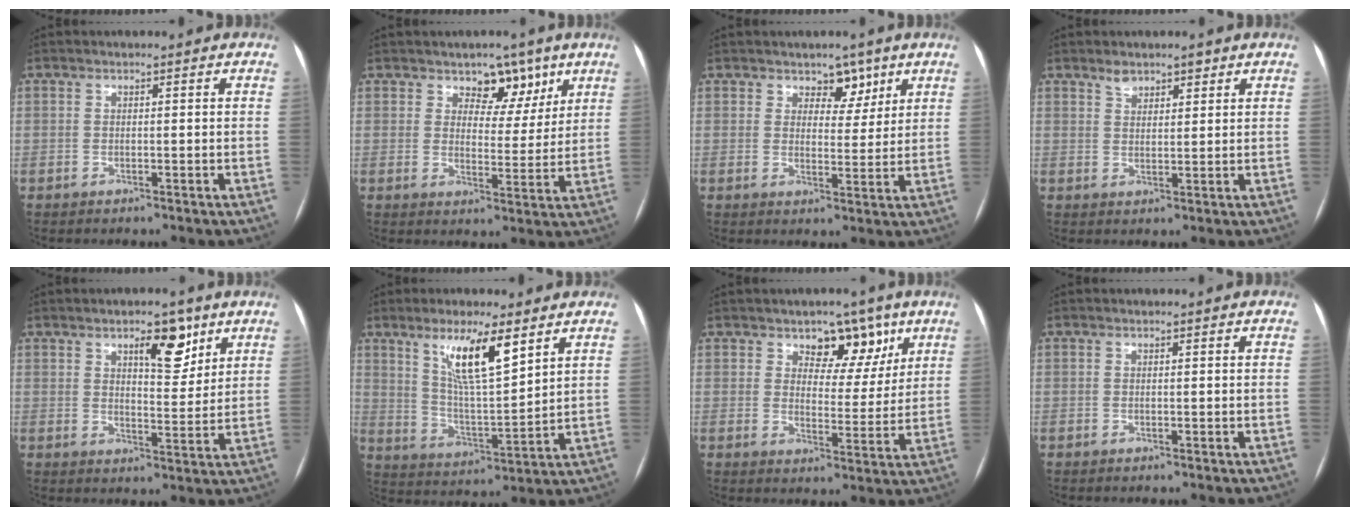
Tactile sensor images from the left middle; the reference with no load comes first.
{"total": 6.1, "force": [4.0, 3.6, 2.9], "torque": [-0.028, 0.001, 0.061]}
{"total": 4.3, "force": [3.0, 2.6, 1.6], "torque": [-0.011, -0.003, 0.045]}
{"total": 2.9, "force": [2.2, 1.5, 1.0], "torque": [-0.018, 0.004, 0.038]}
{"total": 6.8, "force": [4.3, 2.5, 4.7], "torque": [-0.070, -0.001, 0.063]}
{"total": 10.6, "force": [6.1, 1.6, 8.5], "torque": [-0.161, -0.008, 0.116]}
{"total": 7.4, "force": [4.6, 4.3, 3.9], "torque": [-0.042, 0.004, 0.070]}
{"total": 0.0}